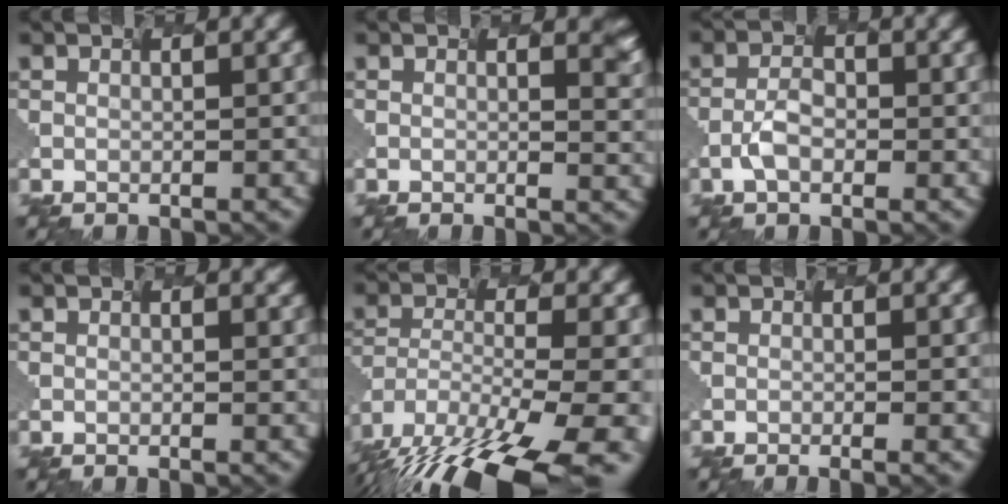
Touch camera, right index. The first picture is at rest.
{"total": 2.7, "force": [1.4, 1.0, 2.0], "torque": [-0.011, -0.001, 0.018]}
{"total": 2.3, "force": [-1.7, 0.9, 1.3], "torque": [-0.032, 0.003, -0.030]}
{"total": 1.4, "force": [0.6, 0.8, 1.0], "torque": [0.007, 0.001, -0.010]}
{"total": 16.2, "force": [-11.9, 5.1, 9.7], "torque": [-0.192, -0.033, -0.155]}
{"total": 1.8, "force": [-0.4, 0.7, 1.6], "torque": [-0.003, 0.000, -0.011]}